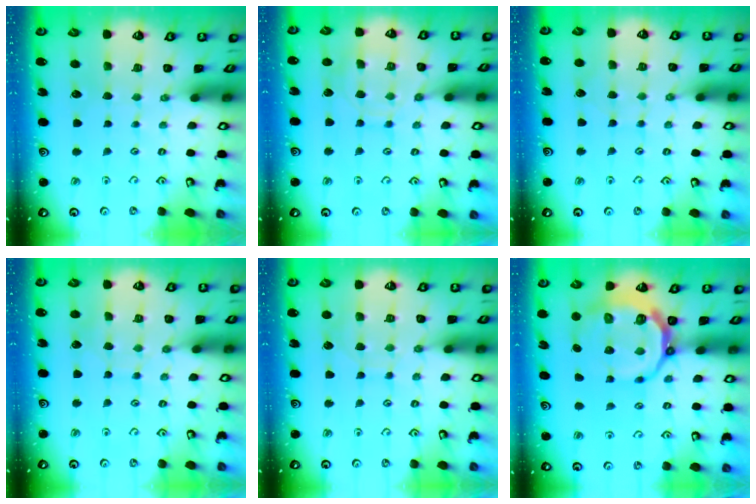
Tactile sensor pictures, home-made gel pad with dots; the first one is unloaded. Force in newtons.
{"total": 11.0, "press": 11.0, "slide": 0.8}
{"total": 4.7, "press": 4.6, "slide": 0.4}
{"total": 5.0, "press": 5.0, "slide": 0.4}
{"total": 7.7, "press": 7.7, "slide": 0.3}
{"total": 11.9, "press": 11.4, "slide": 3.3}